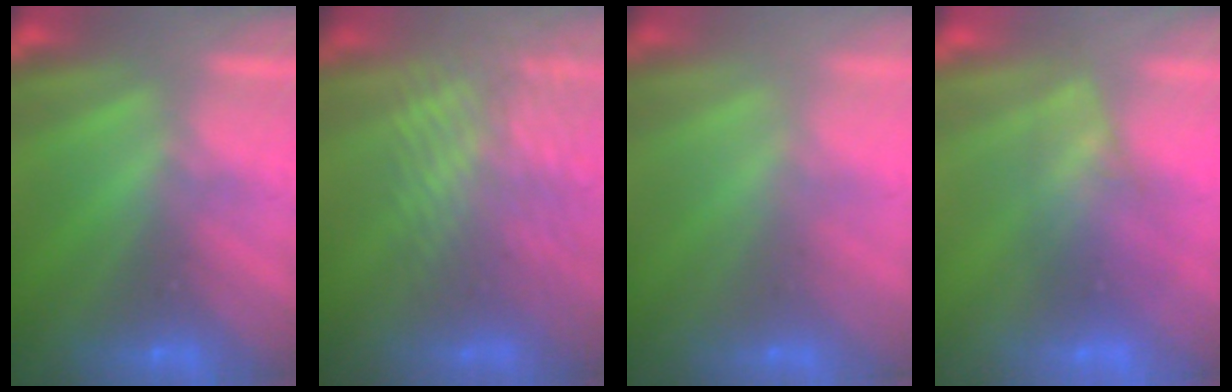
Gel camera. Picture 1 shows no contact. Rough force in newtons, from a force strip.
{"total": 3.7}
{"total": 2.6}
{"total": 2.5}